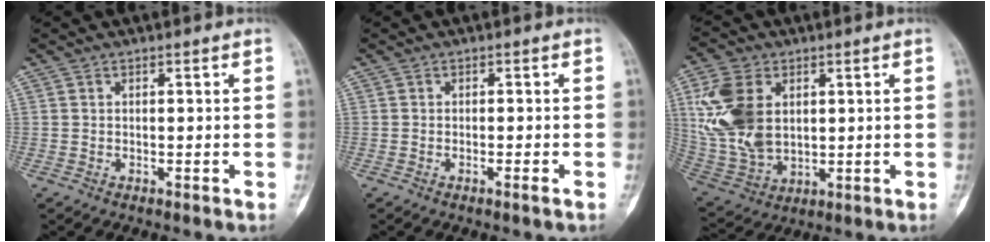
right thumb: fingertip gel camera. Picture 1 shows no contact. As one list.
[{"total": 1.1, "force": [-0.6, -0.1, 0.9], "torque": [-0.019, 0.004, -0.010]}, {"total": 15.2, "force": [3.2, 10.2, 10.9], "torque": [-0.217, -0.008, 0.073]}]